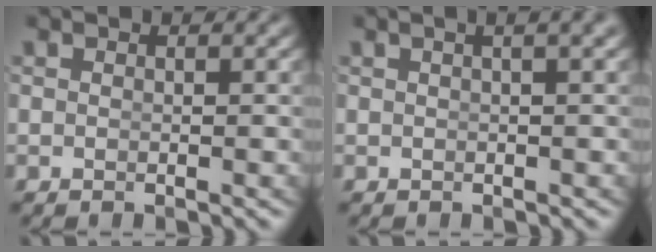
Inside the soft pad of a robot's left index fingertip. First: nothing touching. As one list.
[{"total": 3.6, "force": [1.7, 0.6, 3.2], "torque": [-0.023, 0.023, 0.018]}]